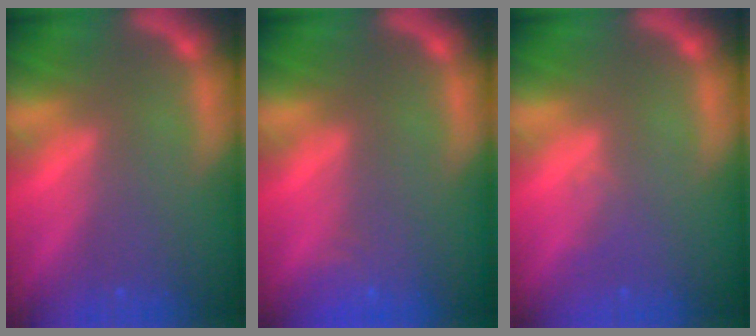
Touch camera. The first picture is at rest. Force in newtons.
{"total": 1.9}
{"total": 1.0}